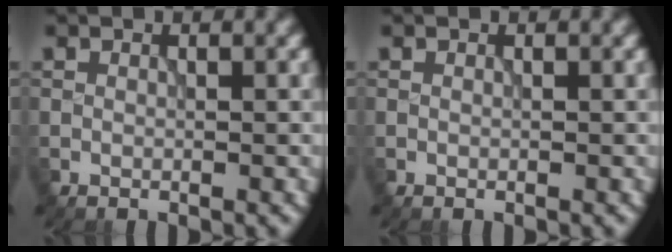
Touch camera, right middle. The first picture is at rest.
{"total": 0.0}